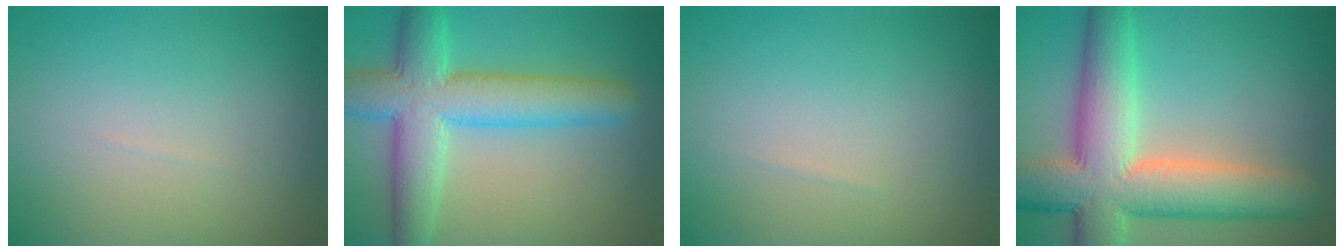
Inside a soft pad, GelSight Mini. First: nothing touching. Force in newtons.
{"total": 8.3, "press": 8.3, "slide": 0.3}
{"total": 0.0}
{"total": 10.9, "press": 10.9, "slide": 0.7}